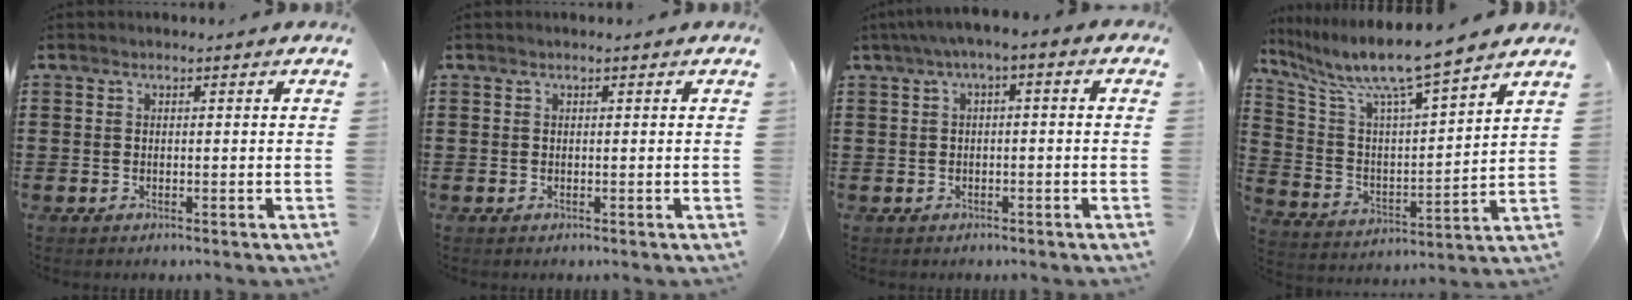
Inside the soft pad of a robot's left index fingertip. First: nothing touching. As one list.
[{"total": 0.0}, {"total": 2.4, "force": [-1.5, 0.4, 1.9], "torque": [-0.031, 0.004, -0.032]}, {"total": 8.6, "force": [7.5, -0.2, 4.2], "torque": [-0.115, -0.053, 0.120]}]